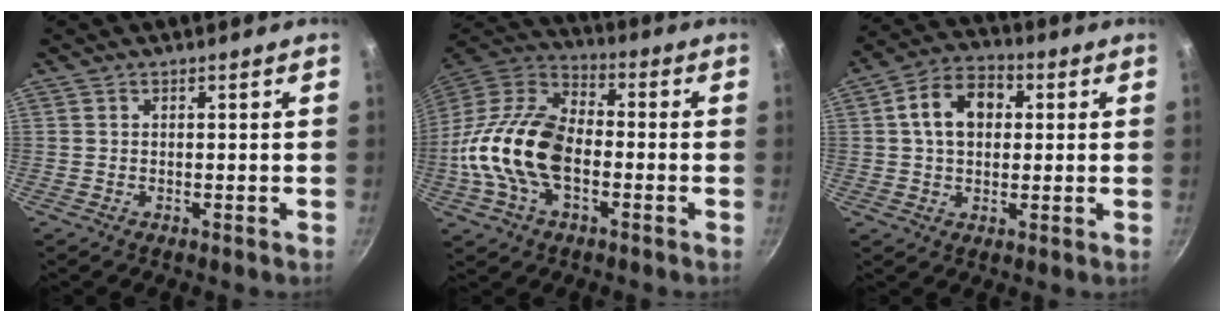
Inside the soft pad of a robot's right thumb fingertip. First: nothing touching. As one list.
[{"total": 19.4, "force": [-3.4, 11.7, 15.0], "torque": [-0.268, 0.036, -0.080]}, {"total": 10.6, "force": [1.9, 7.6, 7.2], "torque": [-0.090, 0.020, 0.018]}]